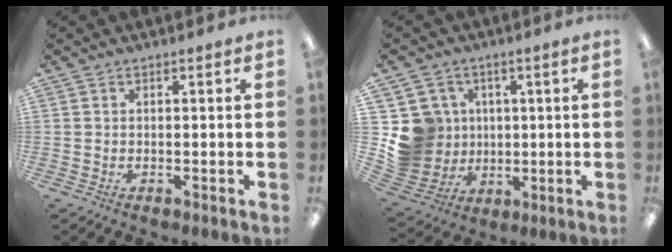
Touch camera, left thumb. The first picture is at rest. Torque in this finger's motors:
{"motor_torque": [0.03, 0.09, 0.00, -0.06, 0.02]}